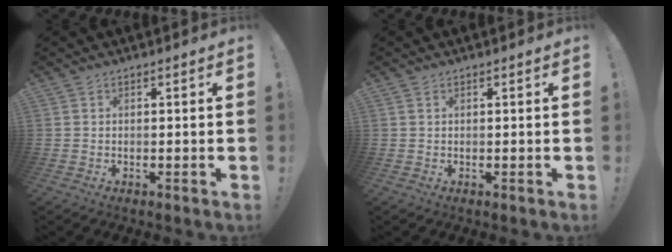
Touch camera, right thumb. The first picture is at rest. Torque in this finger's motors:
{"motor_torque": [0.02, -0.01, 0.05, -0.12, -0.04]}